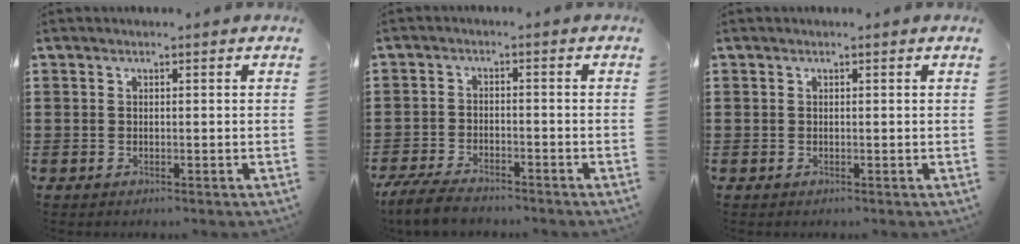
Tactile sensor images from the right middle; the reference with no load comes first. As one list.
[{"total": 4.6, "force": [-4.1, 0.9, 1.7], "torque": [-0.050, -0.003, -0.088]}, {"total": 0.0}]